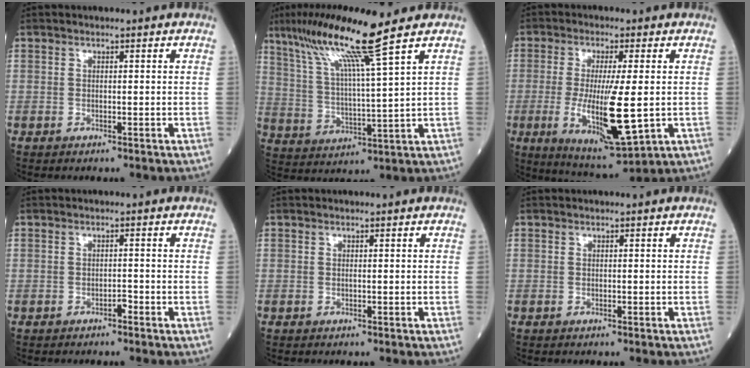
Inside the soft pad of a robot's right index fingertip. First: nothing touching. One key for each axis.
{"total": 12.7, "fx": 8.5, "fy": -1.9, "fz": 9.2, "tx": -0.173, "ty": 0.008, "tz": 0.154}
{"total": 12.9, "fx": -1.5, "fy": 1.8, "fz": 12.6, "tx": -0.231, "ty": -0.029, "tz": -0.020}
{"total": 0.8, "fx": -0.6, "fy": 0.2, "fz": 0.4, "tx": -0.007, "ty": 0.002, "tz": -0.011}
{"total": 0.0}
{"total": 0.0}